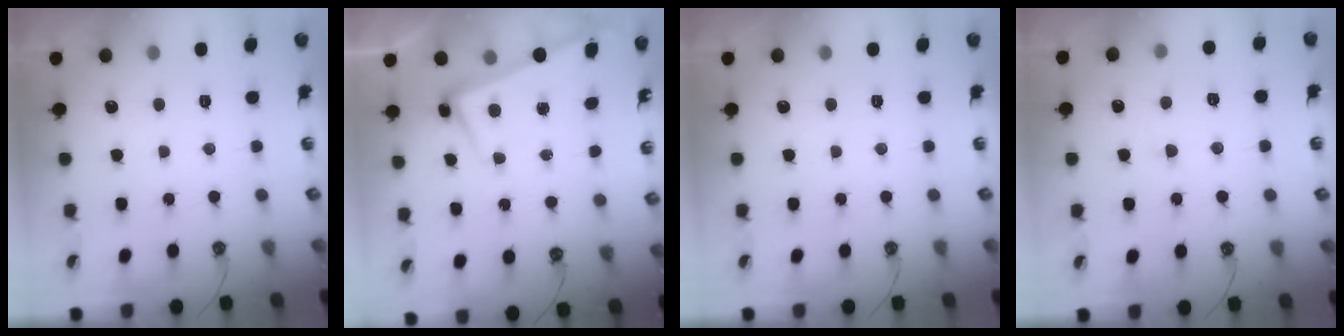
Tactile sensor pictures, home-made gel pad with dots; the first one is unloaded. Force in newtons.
{"total": 2.3, "press": 2.1, "slide": 0.9}
{"total": 0.0}
{"total": 3.1, "press": 3.1, "slide": 0.4}